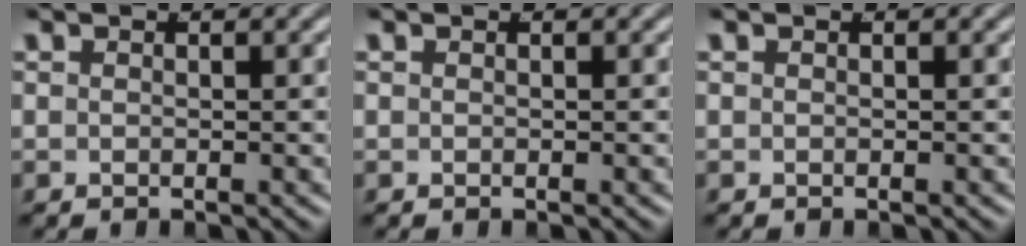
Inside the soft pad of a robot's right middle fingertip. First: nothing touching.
{"total": 0.0}
{"total": 0.0}